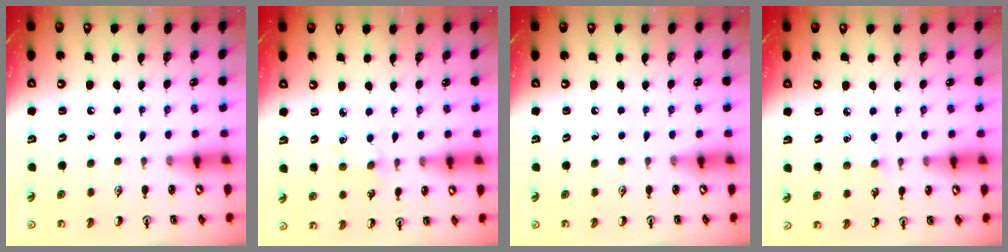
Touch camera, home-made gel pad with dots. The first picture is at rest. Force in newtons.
{"total": 3.2, "press": 3.2, "slide": 0.4}
{"total": 0.0}
{"total": 2.7, "press": 2.7, "slide": 0.4}